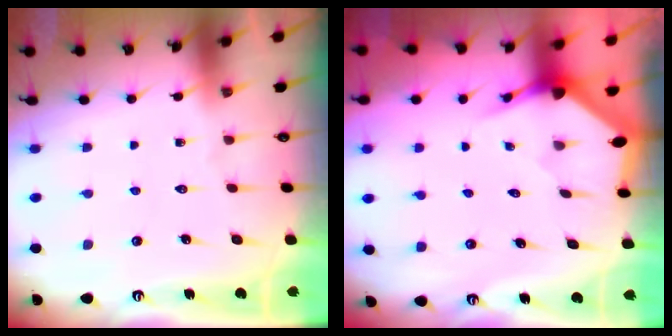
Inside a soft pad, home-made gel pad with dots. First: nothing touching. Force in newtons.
{"total": 2.9, "press": 2.9, "slide": 0.2}